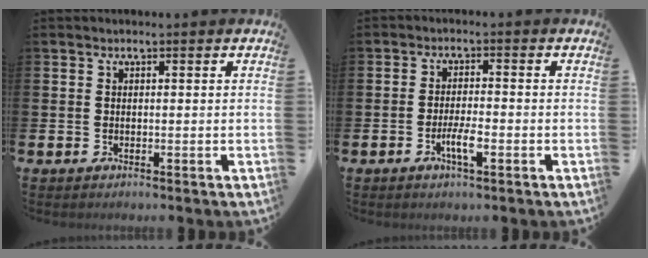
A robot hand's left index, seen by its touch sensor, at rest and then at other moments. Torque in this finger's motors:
{"motor_torque": [0.48, 0.41, 0.38, 0.11]}